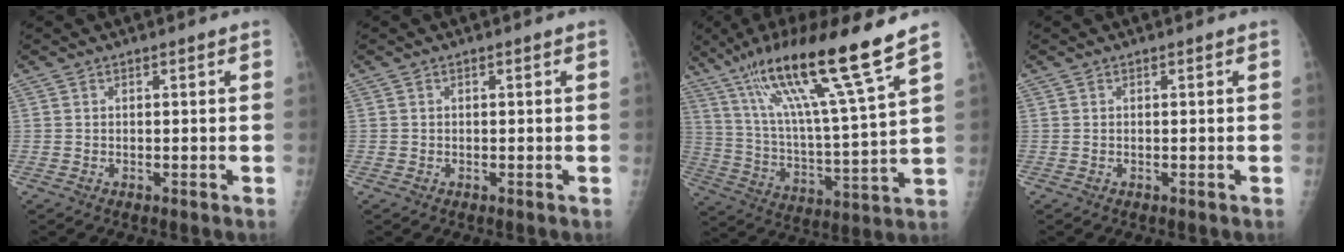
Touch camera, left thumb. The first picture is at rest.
{"total": 0.0}
{"total": 20.4, "force": [13.7, 0.6, 15.2], "torque": [-0.250, -0.055, 0.240]}
{"total": 0.0}